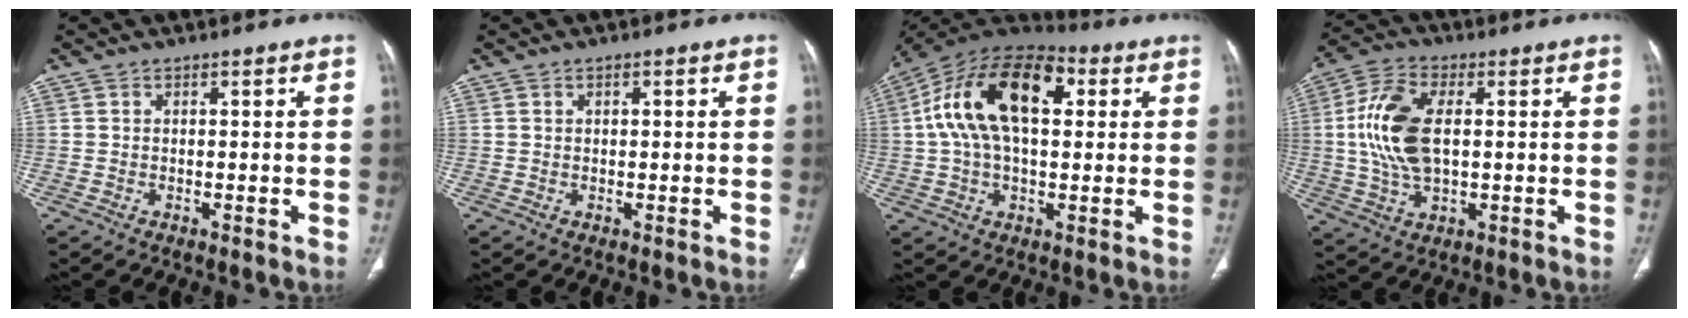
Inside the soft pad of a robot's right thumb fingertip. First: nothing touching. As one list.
[{"total": 0.9, "force": [0.4, 0.4, 0.7], "torque": [-0.013, 0.002, 0.006]}, {"total": 20.1, "force": [4.4, 11.0, 16.2], "torque": [-0.285, 0.031, 0.065]}, {"total": 13.3, "force": [1.3, 7.2, 11.1], "torque": [-0.234, 0.007, 0.026]}]